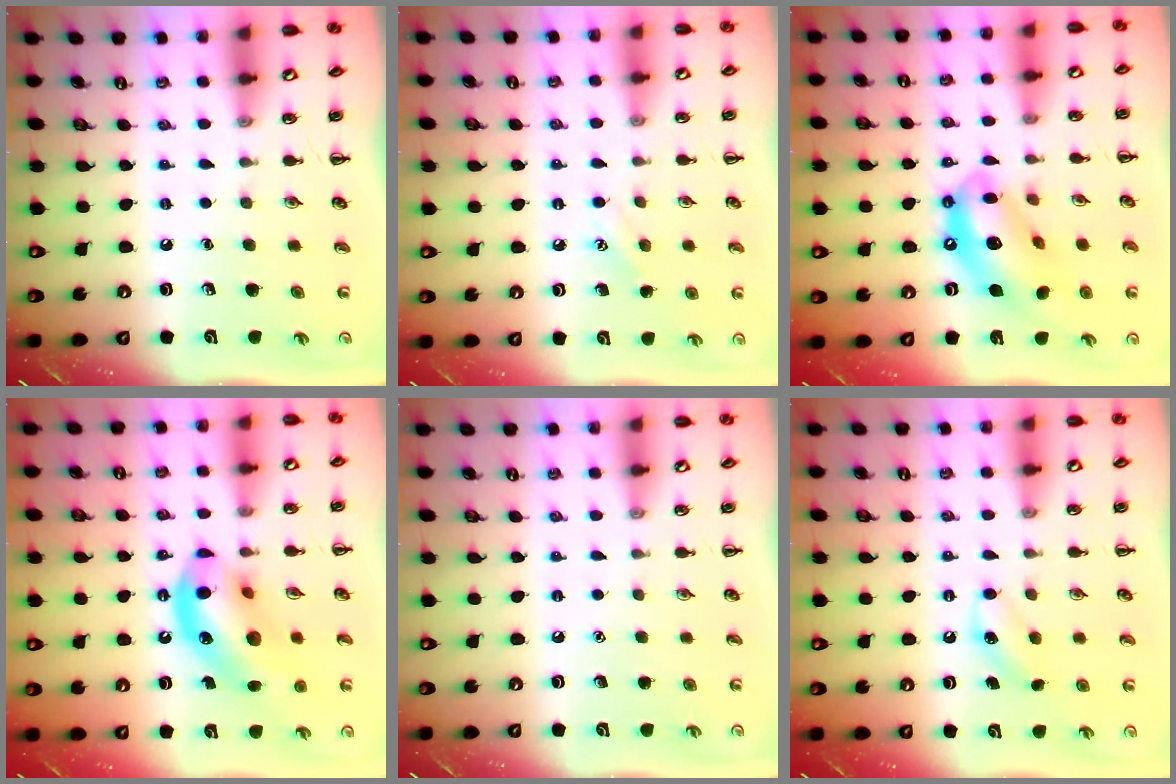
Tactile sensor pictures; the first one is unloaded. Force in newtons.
{"total": 6.7, "press": 6.4, "slide": 1.8}
{"total": 15.5, "press": 14.9, "slide": 3.9}
{"total": 14.9, "press": 14.4, "slide": 3.9}
{"total": 1.4, "press": 1.4, "slide": 0.1}
{"total": 5.7, "press": 5.4, "slide": 1.6}